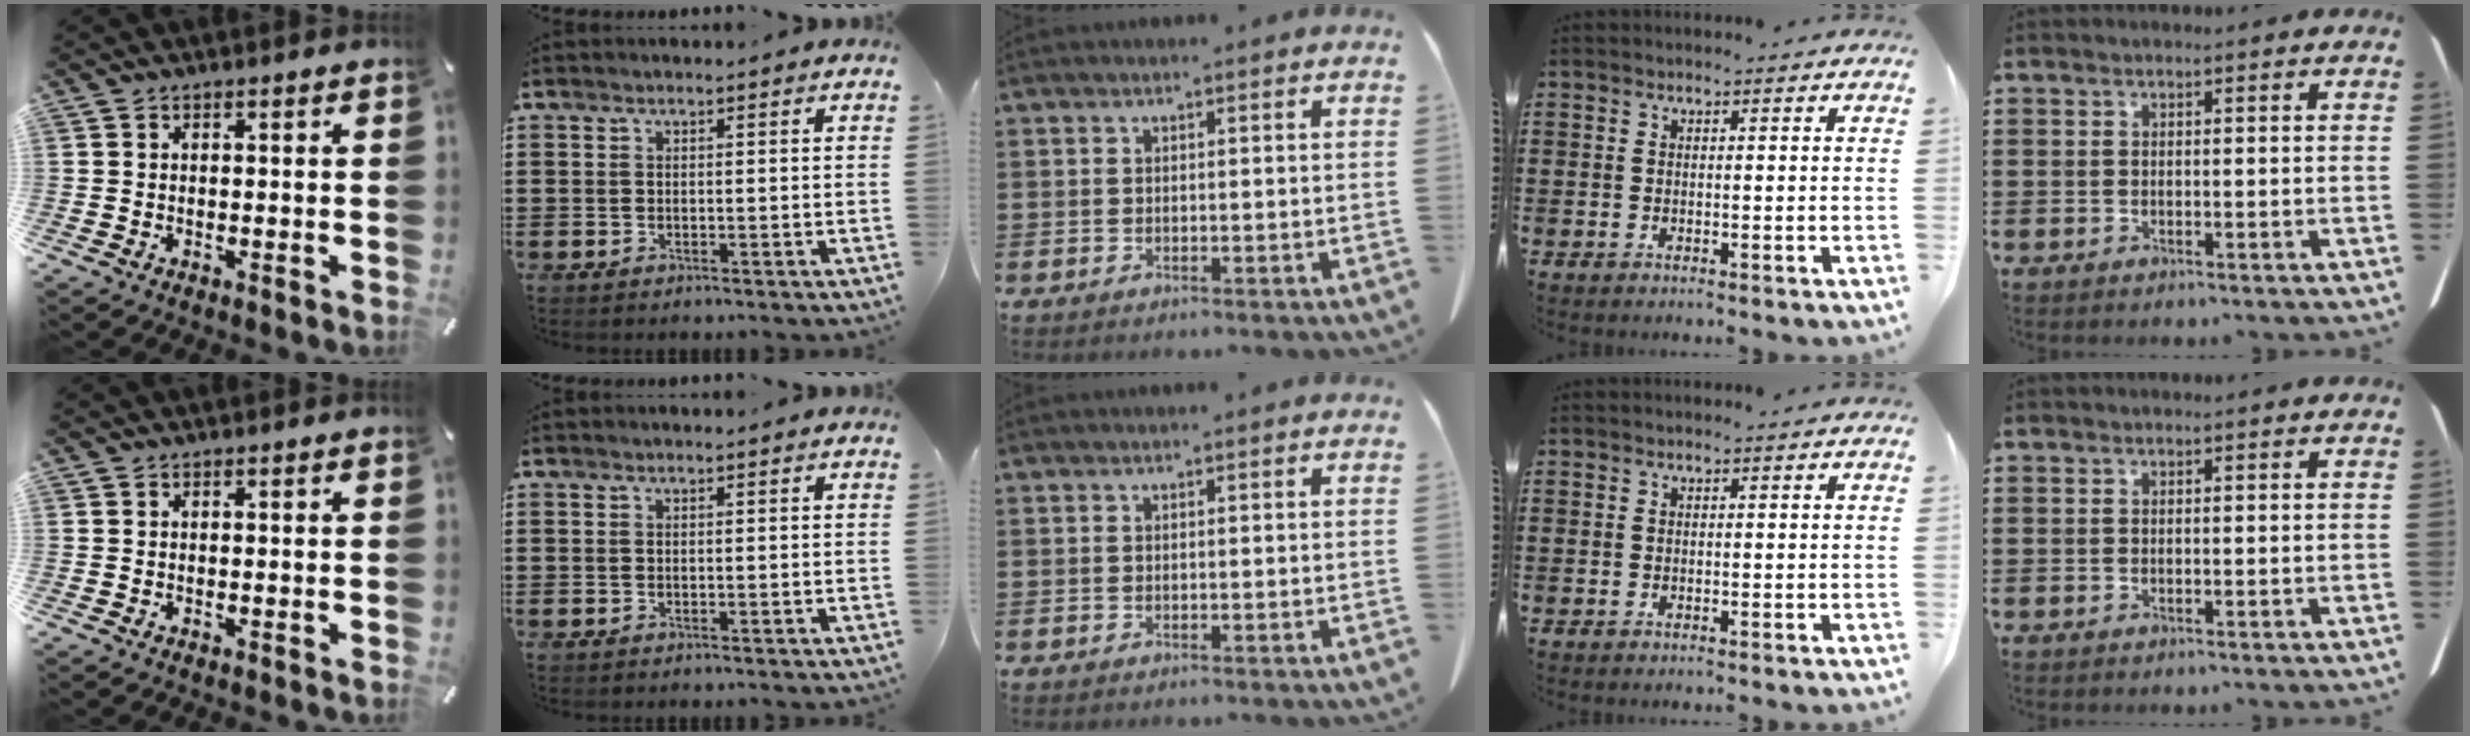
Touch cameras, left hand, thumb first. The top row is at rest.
{}